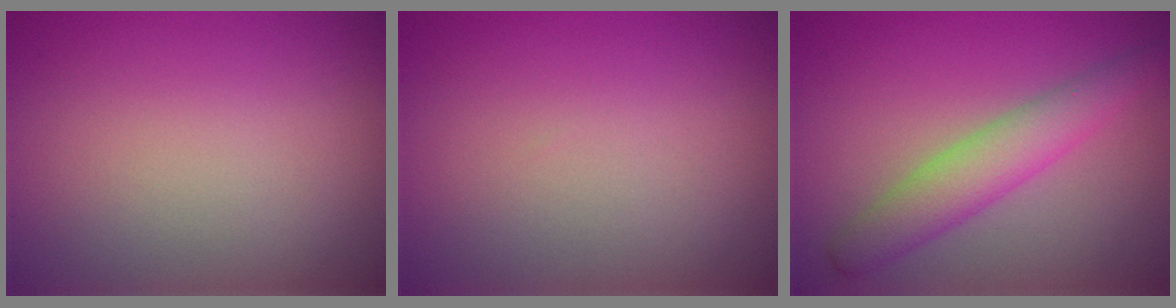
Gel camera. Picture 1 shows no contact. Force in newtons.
{"total": 0.0}
{"total": 4.0, "press": 4.0, "slide": 0.1}